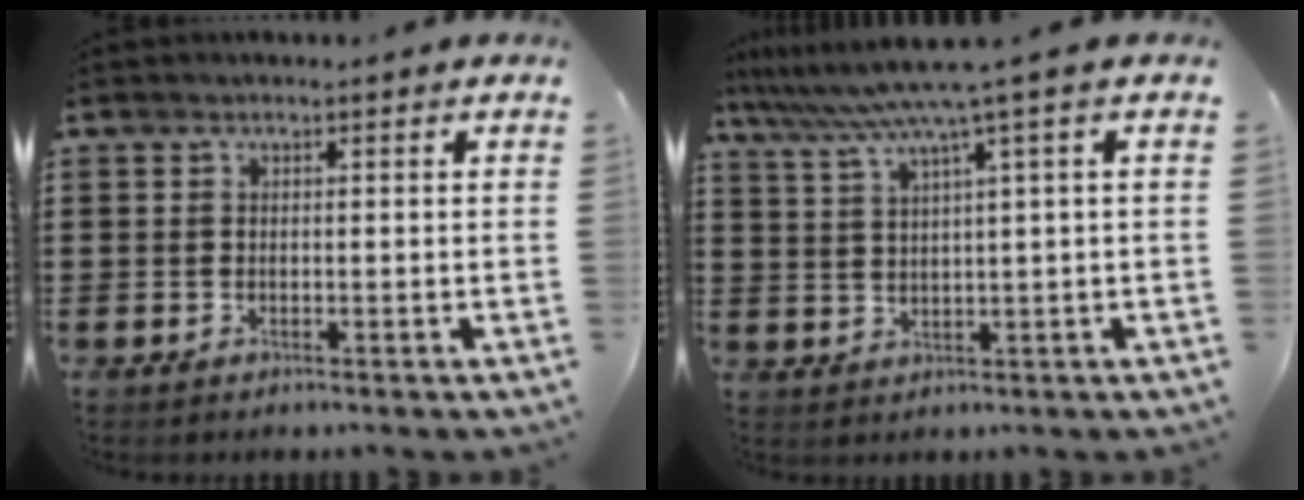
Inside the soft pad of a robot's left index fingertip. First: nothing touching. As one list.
[{"total": 6.3, "force": [3.6, -0.7, 5.1], "torque": [-0.111, -0.023, 0.057]}]